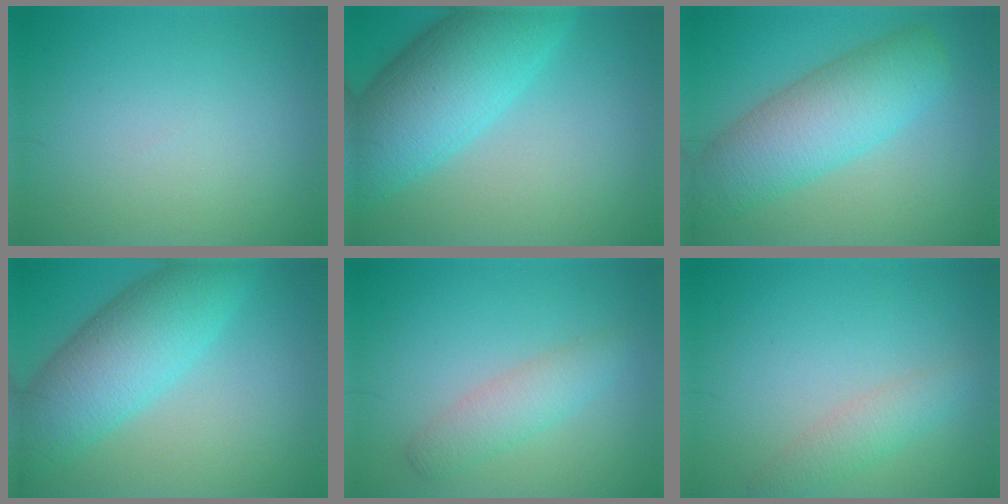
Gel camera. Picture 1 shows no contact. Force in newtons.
{"total": 9.6, "press": 9.6, "slide": 0.3}
{"total": 7.7, "press": 7.7, "slide": 0.2}
{"total": 8.2, "press": 8.2, "slide": 0.1}
{"total": 2.9, "press": 2.9, "slide": 0.1}
{"total": 2.6, "press": 2.6, "slide": 0.1}